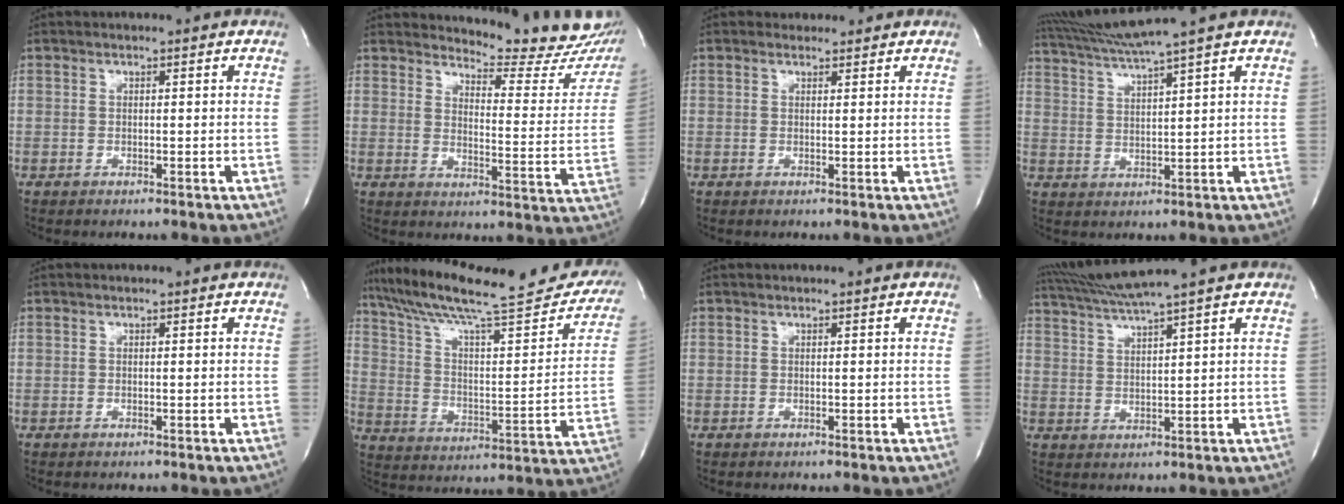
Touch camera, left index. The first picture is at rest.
{"total": 16.5, "force": [15.9, 1.9, 3.8], "torque": [-0.041, -0.108, 0.172]}
{"total": 1.8, "force": [1.5, 1.0, -0.1], "torque": [0.003, 0.010, 0.018]}
{"total": 7.9, "force": [6.7, -2.8, 3.0], "torque": [-0.062, 0.001, 0.130]}
{"total": 0.0}
{"total": 30.4, "force": [25.4, 4.9, 16.0], "torque": [-0.251, -0.030, 0.346]}
{"total": 0.9, "force": [0.8, 0.2, 0.2], "torque": [-0.005, 0.020, 0.013]}
{"total": 7.4, "force": [6.3, -2.5, 2.8], "torque": [-0.057, 0.003, 0.121]}